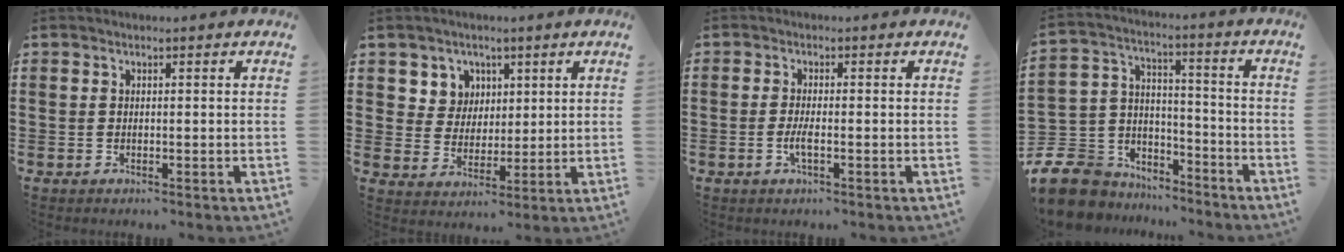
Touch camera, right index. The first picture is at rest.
{"total": 5.5, "force": [2.5, 4.8, 0.7], "torque": [-0.035, 0.008, 0.045]}
{"total": 2.4, "force": [-0.8, 0.4, 2.3], "torque": [-0.047, -0.004, -0.017]}
{"total": 7.7, "force": [-5.8, 4.9, 0.5], "torque": [-0.051, -0.003, -0.117]}